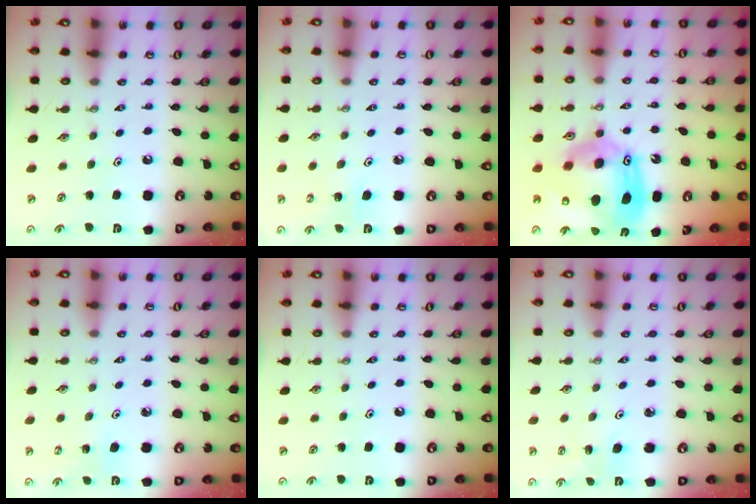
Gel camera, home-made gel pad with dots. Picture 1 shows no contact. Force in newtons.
{"total": 7.4, "press": 7.4, "slide": 0.4}
{"total": 18.0, "press": 17.9, "slide": 1.6}
{"total": 4.5, "press": 4.3, "slide": 1.2}
{"total": 0.0}
{"total": 3.5, "press": 2.9, "slide": 2.0}